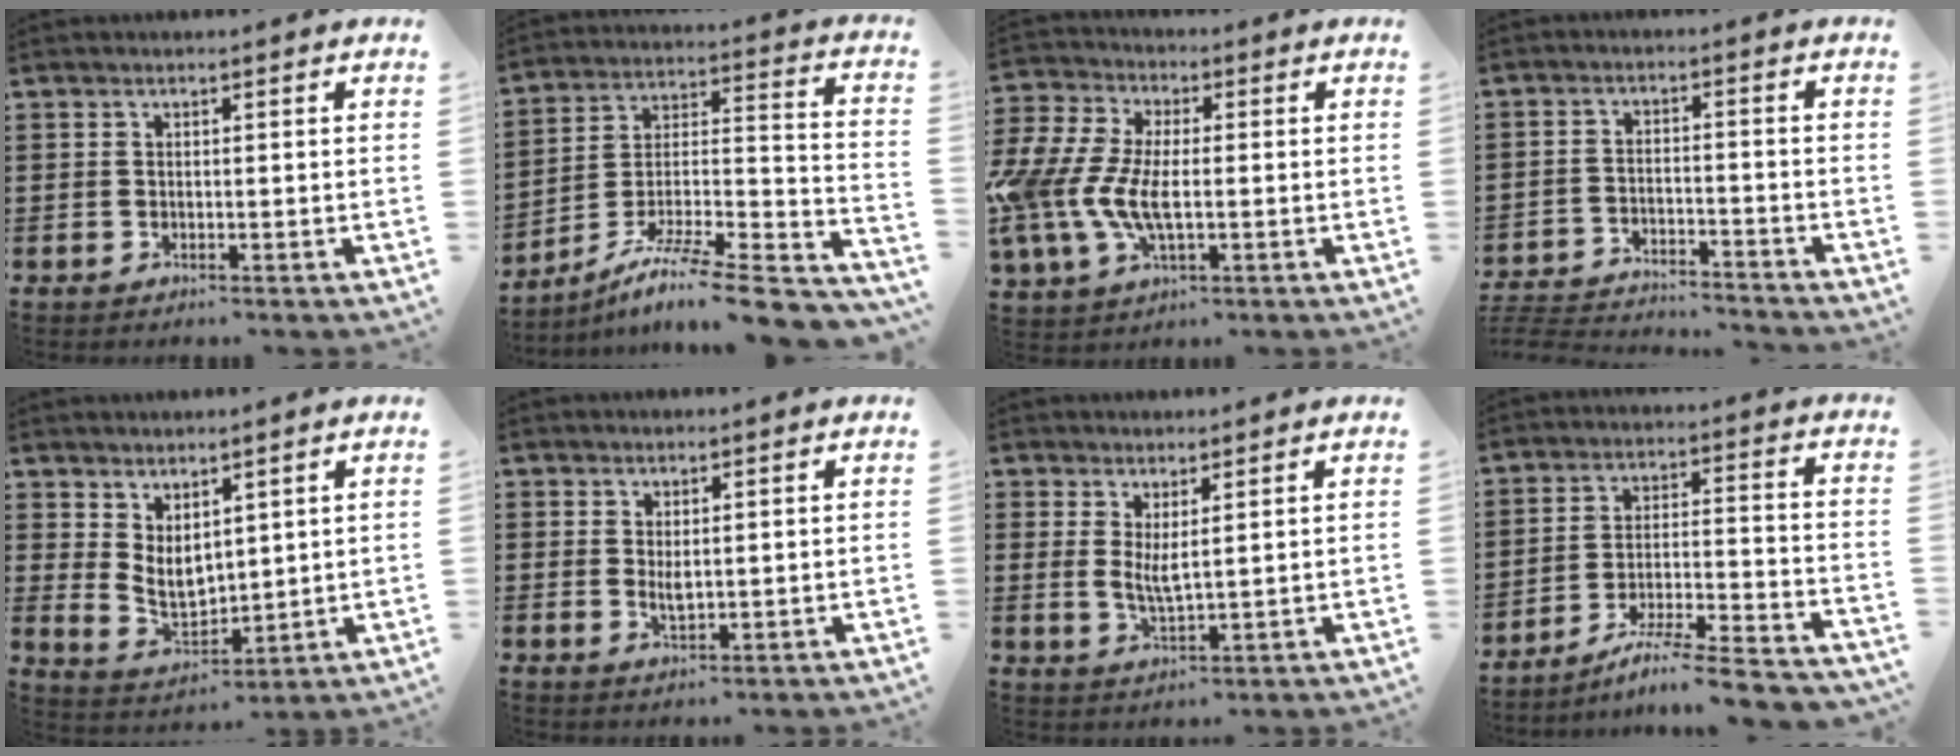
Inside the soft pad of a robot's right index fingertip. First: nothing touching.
{"total": 9.6, "force": [-7.3, 0.8, 6.2], "torque": [-0.102, 0.000, -0.142]}
{"total": 10.0, "force": [-1.6, 5.6, 8.1], "torque": [-0.214, -0.012, -0.038]}
{"total": 4.1, "force": [-4.1, 0.2, 0.5], "torque": [-0.028, -0.005, -0.091]}
{"total": 4.7, "force": [2.3, 3.1, 2.7], "torque": [-0.063, -0.009, 0.041]}
{"total": 2.1, "force": [0.7, 0.9, 1.8], "torque": [-0.036, 0.001, 0.012]}
{"total": 3.3, "force": [1.4, 1.0, 2.8], "torque": [-0.066, -0.003, 0.025]}
{"total": 7.7, "force": [-6.7, -0.1, 3.8], "torque": [-0.070, -0.005, -0.132]}